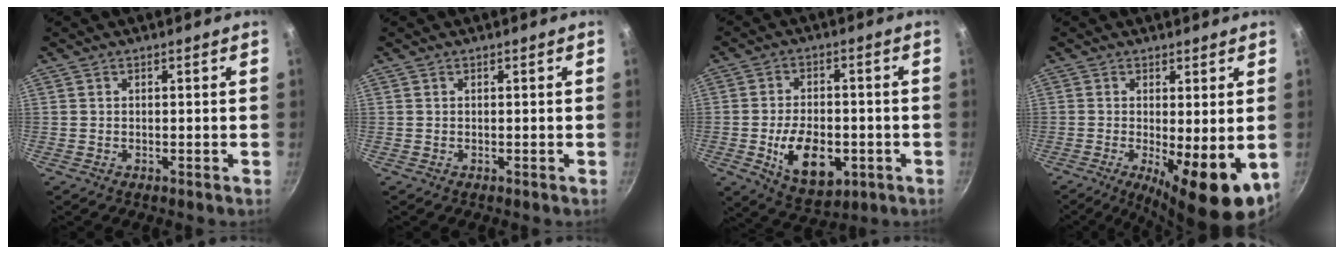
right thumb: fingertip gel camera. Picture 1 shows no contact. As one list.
[{"total": 0.0}, {"total": 12.8, "force": [-3.4, 7.7, 9.7], "torque": [-0.136, 0.004, -0.043]}, {"total": 12.2, "force": [-2.6, 3.7, 11.3], "torque": [-0.152, -0.013, -0.028]}]